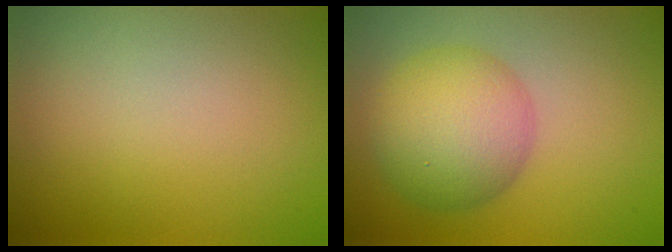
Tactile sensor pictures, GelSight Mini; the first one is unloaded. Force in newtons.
{"total": 6.7, "press": 6.7, "slide": 0.2}